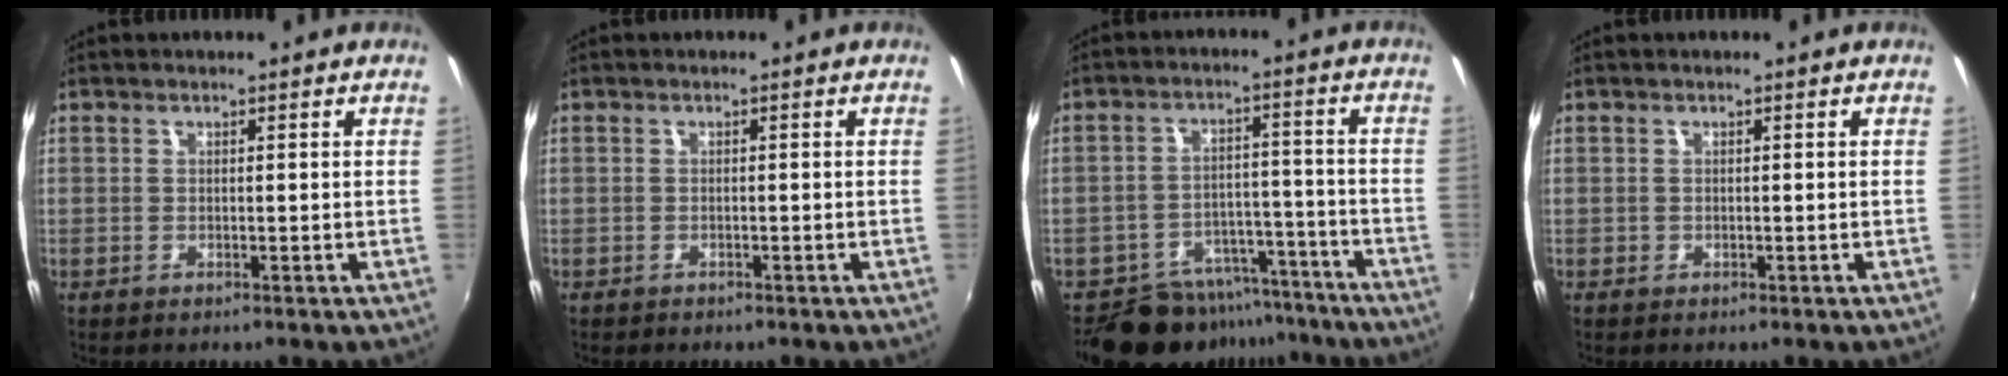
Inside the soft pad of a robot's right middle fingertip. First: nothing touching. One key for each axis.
{"total": 0.9, "fx": -0.8, "fy": 0.5, "fz": 0.1, "tx": -0.008, "ty": -0.002, "tz": -0.011}
{"total": 14.0, "fx": -11.5, "fy": 7.0, "fz": 4.0, "tx": -0.090, "ty": 0.026, "tz": -0.152}
{"total": 0.5, "fx": -0.2, "fy": 0.4, "fz": 0.0, "tx": 0.001, "ty": -0.003, "tz": -0.005}